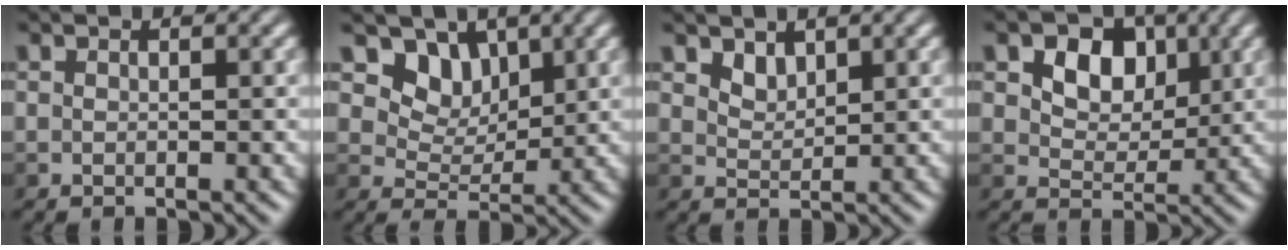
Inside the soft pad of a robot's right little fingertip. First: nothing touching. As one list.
[{"total": 4.6, "force": [2.6, 3.1, 2.2], "torque": [-0.035, -0.023, 0.059]}, {"total": 1.5, "force": [1.1, 0.8, 0.5], "torque": [-0.011, -0.004, 0.026]}, {"total": 5.2, "force": [1.9, 3.7, 3.1], "torque": [-0.050, -0.005, 0.026]}]